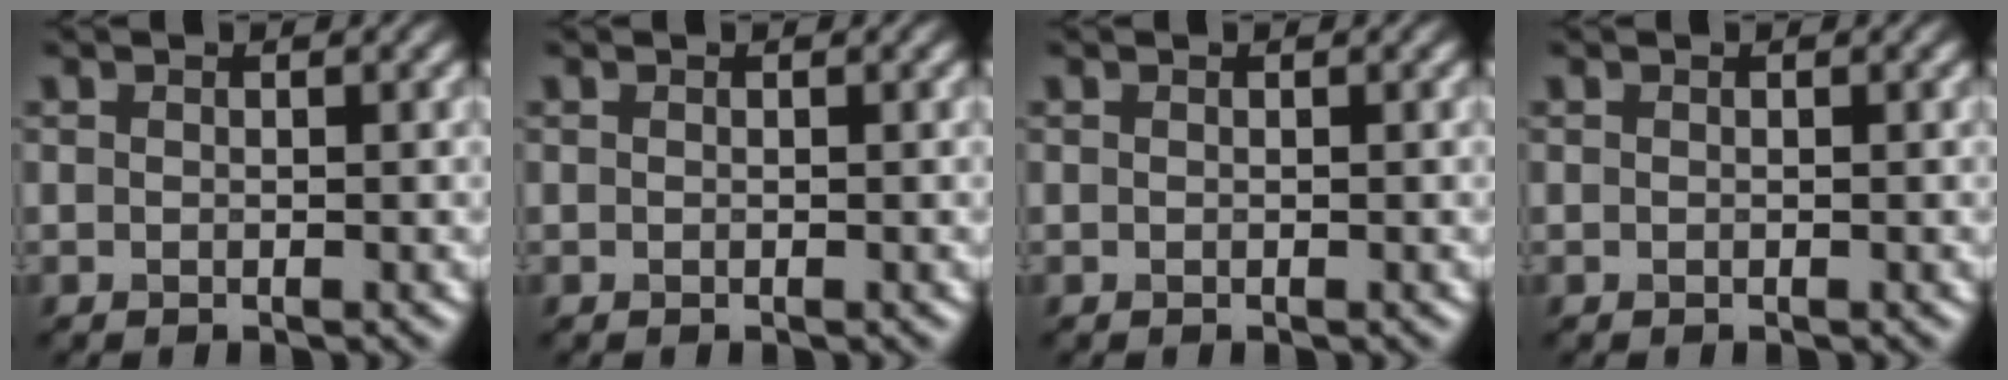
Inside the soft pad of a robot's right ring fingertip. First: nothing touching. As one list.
[{"total": 0.0}, {"total": 0.0}, {"total": 0.0}]